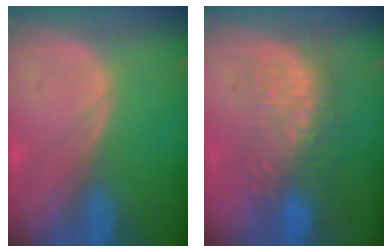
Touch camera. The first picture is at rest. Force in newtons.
{"total": 9.0, "press": 8.8, "slide": 1.6}